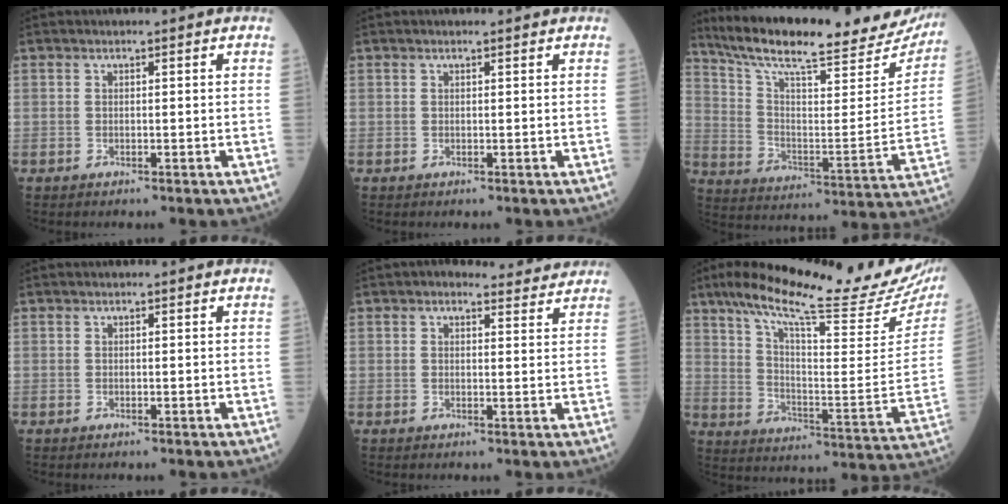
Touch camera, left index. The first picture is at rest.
{"total": 0.8, "force": [0.8, 0.0, 0.1], "torque": [-0.004, 0.002, 0.012]}
{"total": 27.9, "force": [24.8, 4.3, 12.1], "torque": [-0.198, -0.061, 0.341]}
{"total": 0.0}
{"total": 4.1, "force": [3.9, 1.4, 0.5], "torque": [0.005, 0.008, 0.035]}
{"total": 26.0, "force": [21.3, 1.9, 14.8], "torque": [-0.232, -0.046, 0.294]}